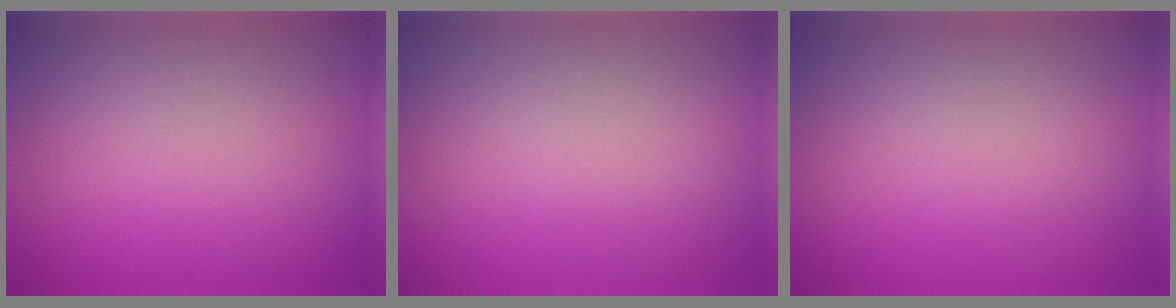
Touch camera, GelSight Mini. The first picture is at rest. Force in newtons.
{"total": 0.0}
{"total": 0.0}